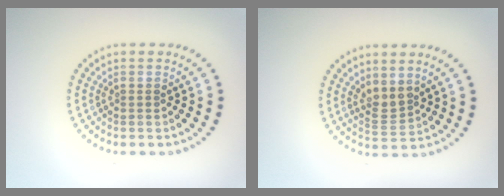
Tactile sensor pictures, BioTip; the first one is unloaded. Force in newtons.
{"total": 2.0, "press": 1.7, "slide": 1.1}